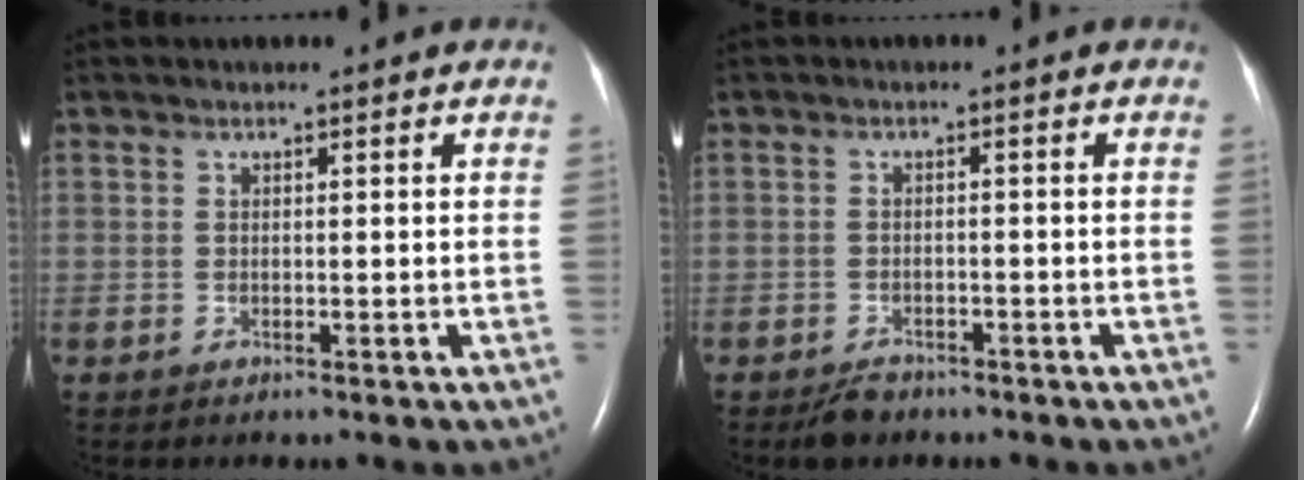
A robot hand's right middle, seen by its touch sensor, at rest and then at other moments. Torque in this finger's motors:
{"motor_torque": [0.01, 0.00, 0.00, 0.00]}